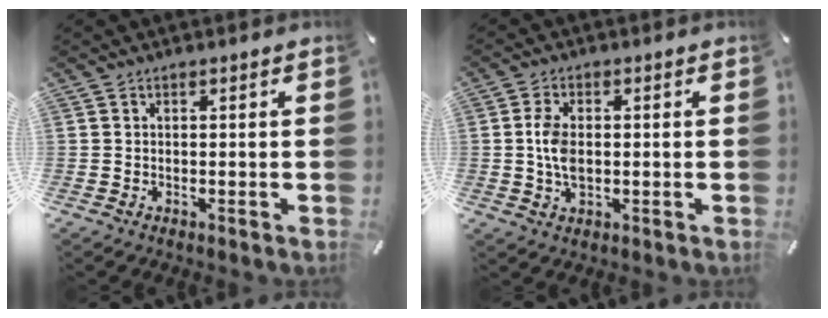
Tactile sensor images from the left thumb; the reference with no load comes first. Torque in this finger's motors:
{"motor_torque": [0.73, 1.69, 0.49, -0.38, 0.06]}